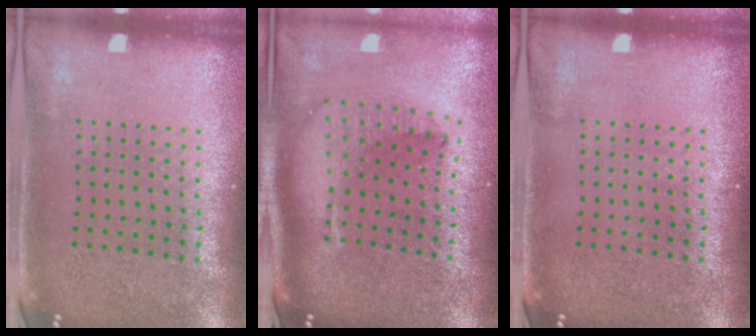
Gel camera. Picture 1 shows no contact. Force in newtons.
{"total": 2.2, "press": 1.7, "slide": 1.4}
{"total": 0.0}